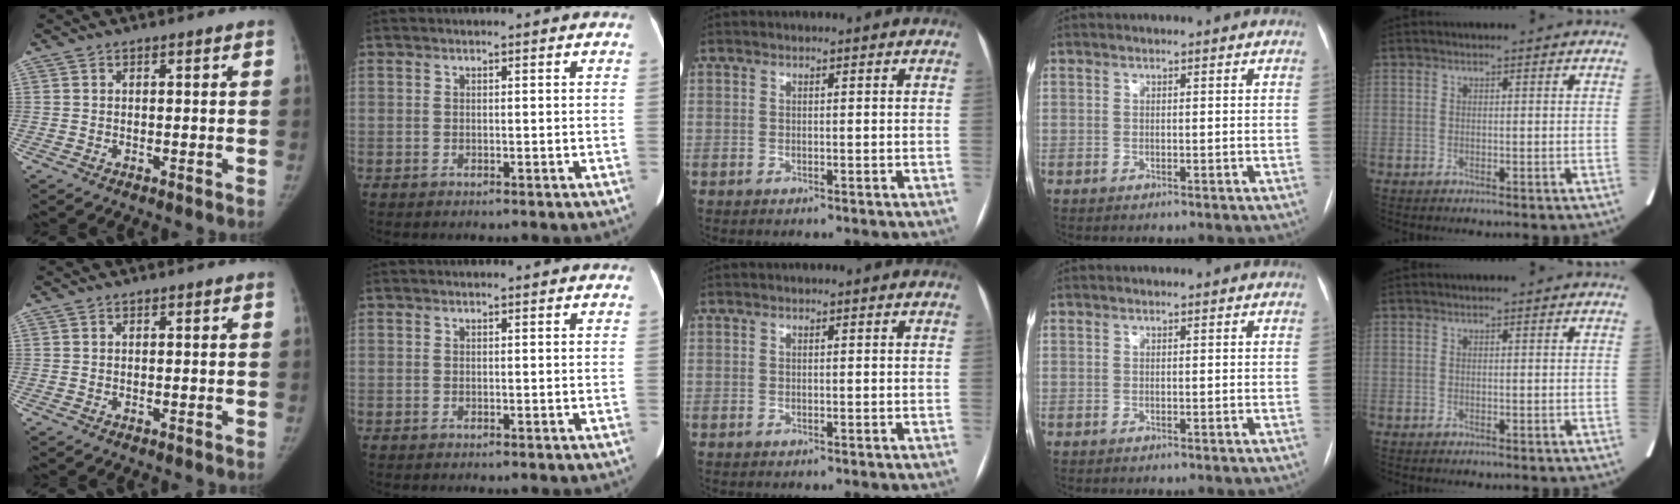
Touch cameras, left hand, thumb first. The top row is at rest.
{}